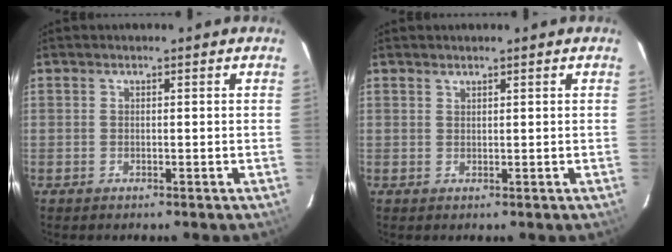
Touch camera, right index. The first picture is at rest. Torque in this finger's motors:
{"motor_torque": [-0.10, 0.06, -0.03, 0.00]}